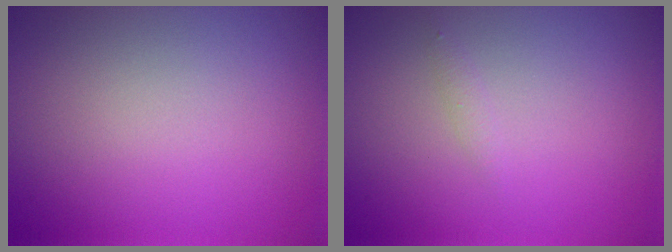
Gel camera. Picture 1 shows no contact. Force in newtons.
{"total": 0.6, "press": 0.6, "slide": 0.0}